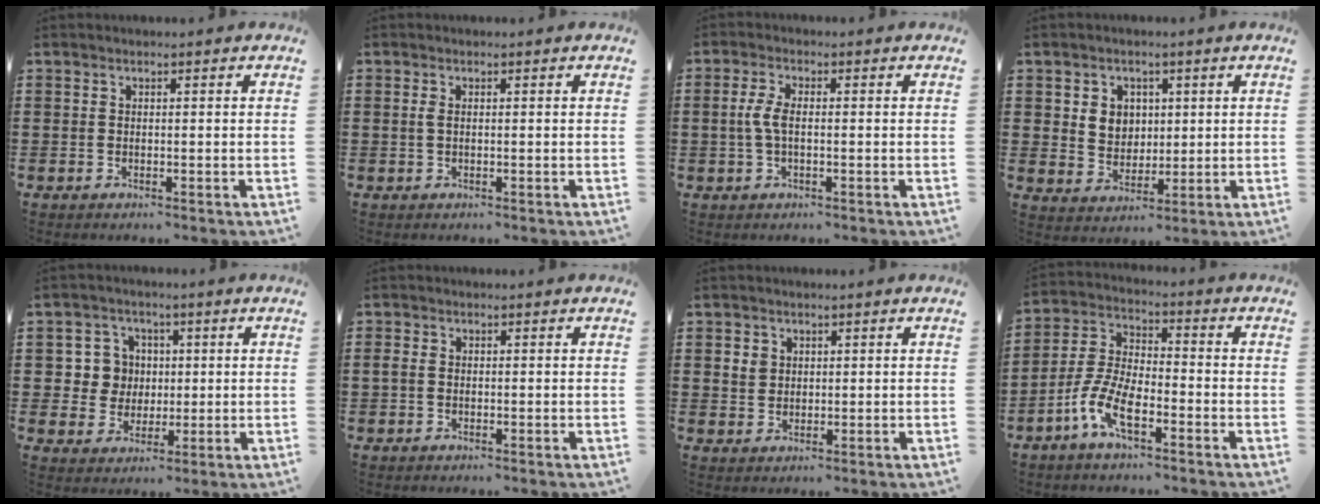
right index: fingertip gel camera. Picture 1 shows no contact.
{"total": 1.0, "force": [0.0, 0.3, 0.9], "torque": [-0.019, 0.002, -0.001]}
{"total": 3.7, "force": [-0.2, 1.4, 3.4], "torque": [-0.086, -0.004, -0.012]}
{"total": 4.4, "force": [1.4, 3.9, 1.3], "torque": [-0.036, 0.010, 0.023]}
{"total": 5.7, "force": [0.7, 5.4, 1.5], "torque": [-0.055, 0.019, 0.013]}
{"total": 1.1, "force": [-0.2, 0.8, 0.7], "torque": [-0.023, 0.001, -0.007]}
{"total": 1.8, "force": [0.9, 1.5, 0.5], "torque": [-0.015, 0.006, 0.017]}
{"total": 7.5, "force": [-4.2, 2.5, 5.7], "torque": [-0.151, -0.012, -0.087]}